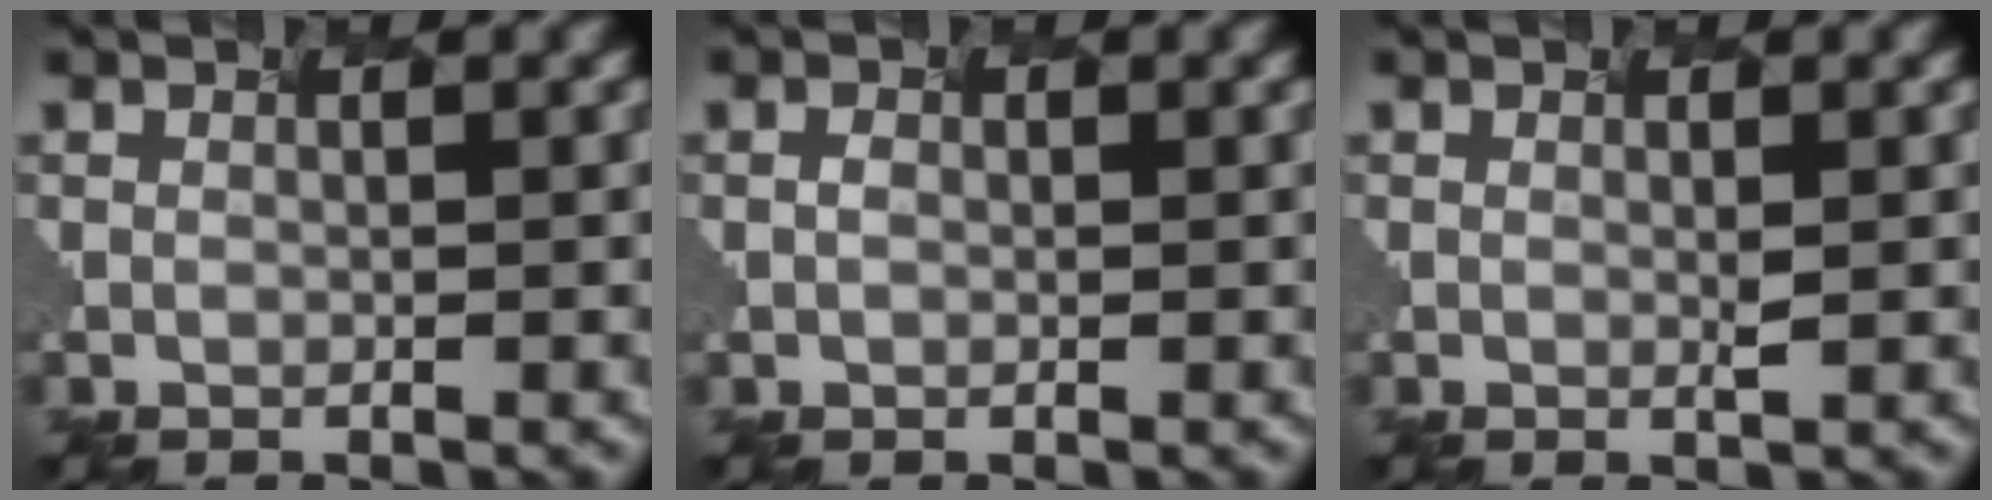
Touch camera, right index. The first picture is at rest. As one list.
[{"total": 1.4, "force": [-0.8, -0.9, -0.8], "torque": [-0.013, -0.008, 0.011]}, {"total": 0.8, "force": [-0.3, -0.8, -0.1], "torque": [-0.022, -0.011, 0.017]}]